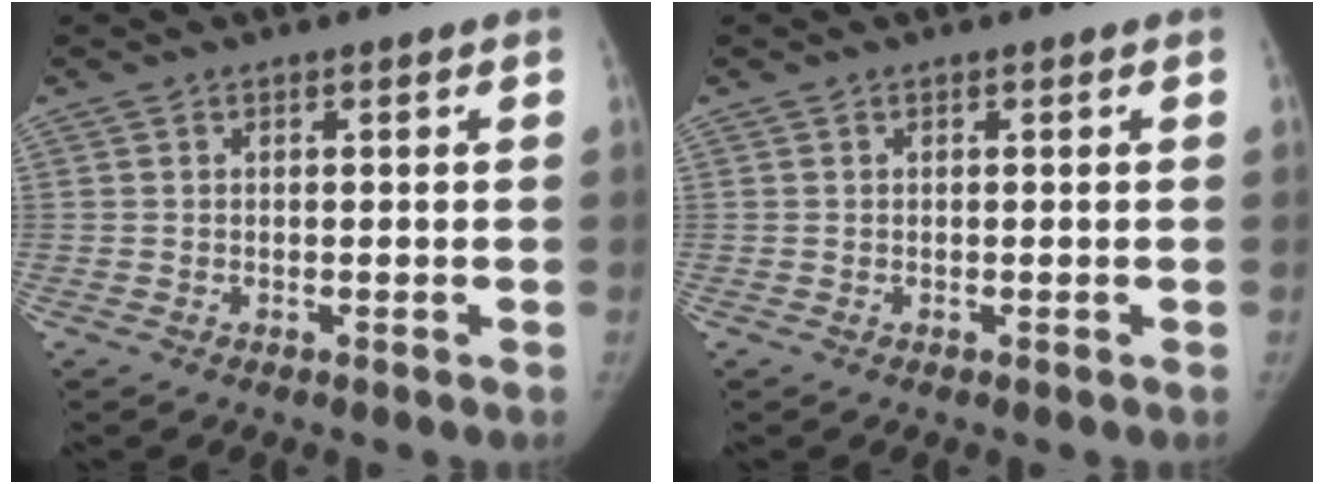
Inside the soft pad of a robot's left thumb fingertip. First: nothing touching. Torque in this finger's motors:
{"motor_torque": [0.02, -0.02, 0.15, -0.27, 0.00]}